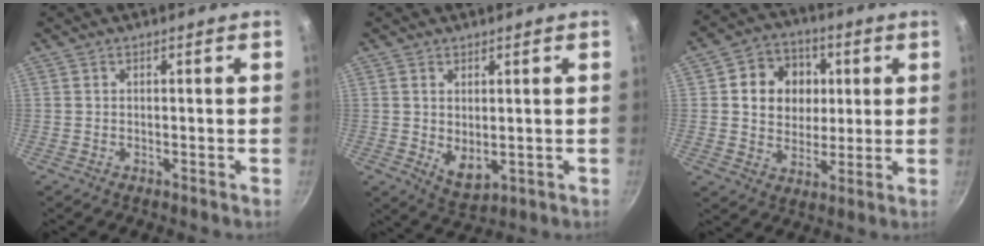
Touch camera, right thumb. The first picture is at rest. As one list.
[{"total": 3.7, "force": [0.3, 2.2, 3.0], "torque": [-0.050, -0.012, 0.013]}, {"total": 12.2, "force": [2.5, 10.4, 5.8], "torque": [-0.059, 0.001, 0.036]}]